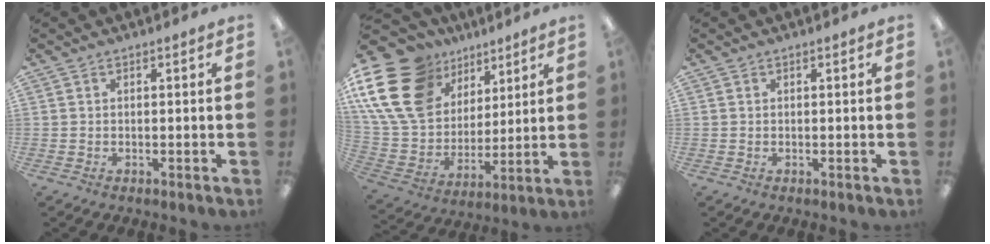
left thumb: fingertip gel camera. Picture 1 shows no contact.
{"total": 22.2, "force": [10.8, 15.8, 11.2], "torque": [-0.243, -0.047, 0.208]}
{"total": 0.0}